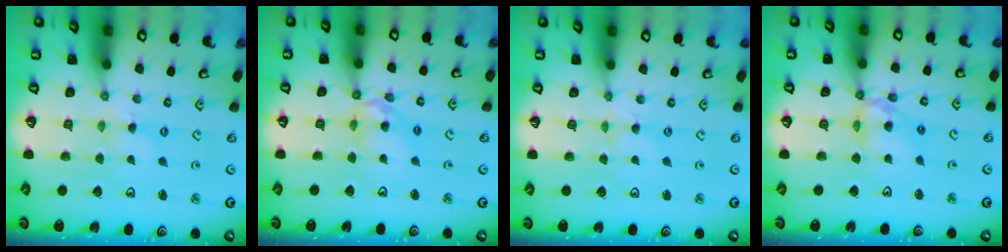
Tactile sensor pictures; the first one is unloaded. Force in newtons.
{"total": 9.8, "press": 9.7, "slide": 1.1}
{"total": 0.0}
{"total": 10.2, "press": 10.1, "slide": 1.6}